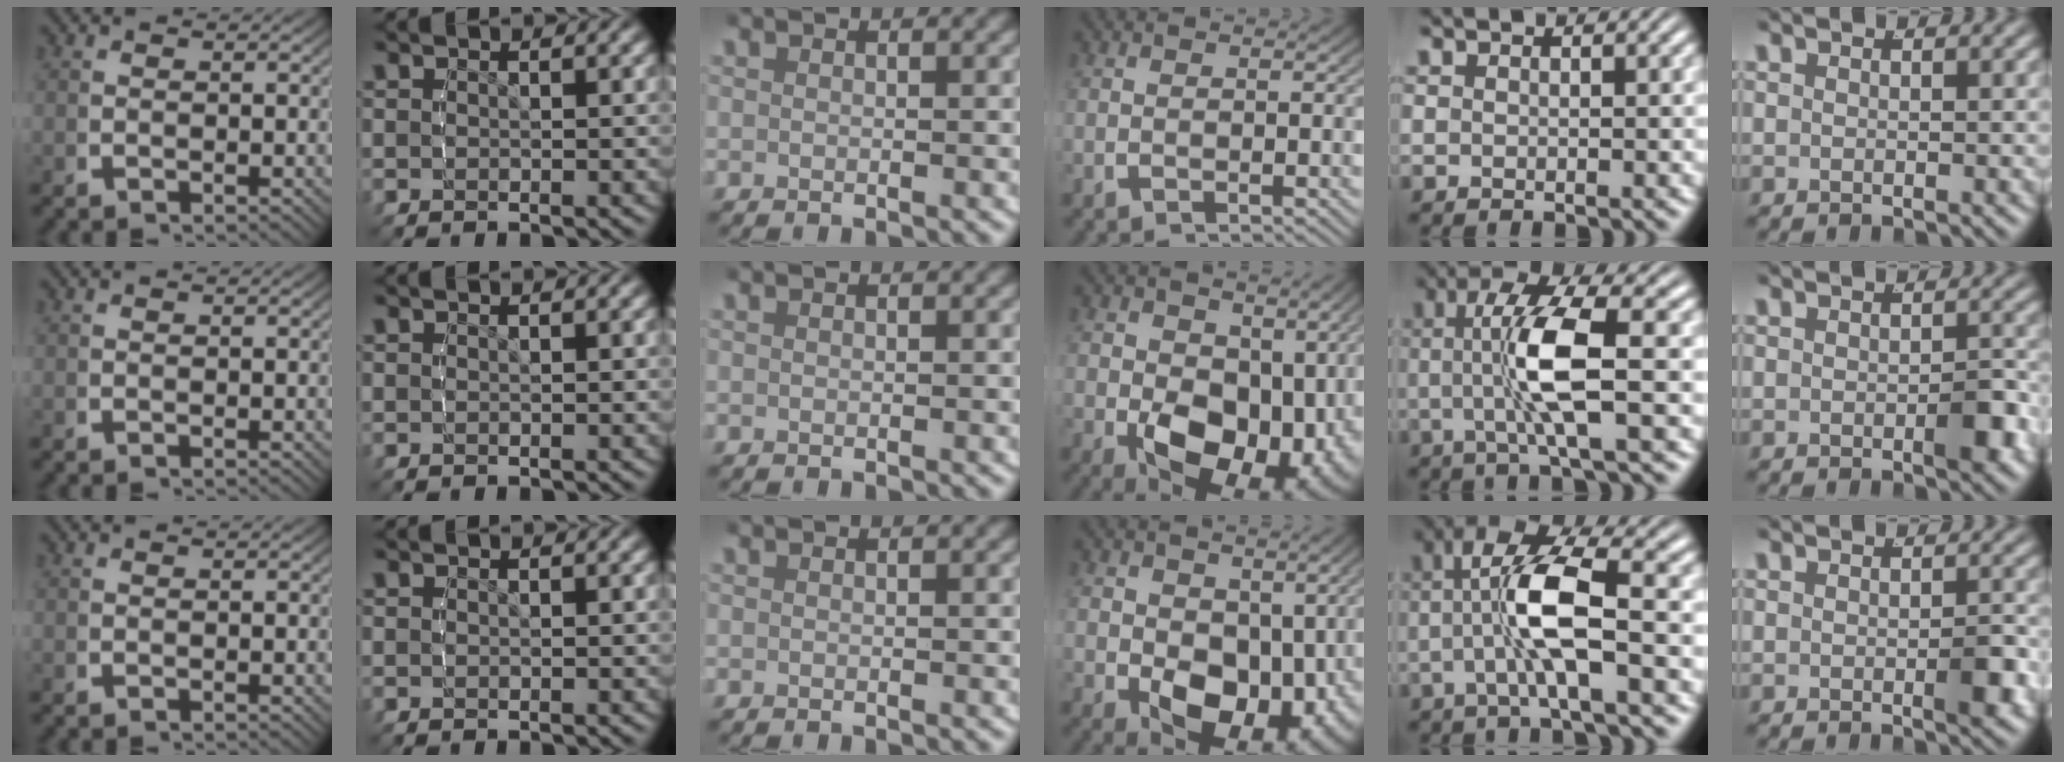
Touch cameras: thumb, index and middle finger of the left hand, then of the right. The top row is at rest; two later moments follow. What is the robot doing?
{"motion": "lift_and_place", "object": "stress ball aka squeeze ball"}